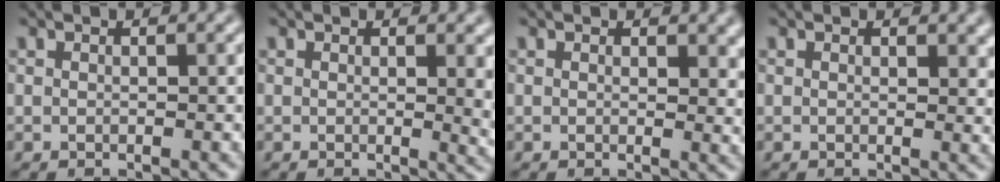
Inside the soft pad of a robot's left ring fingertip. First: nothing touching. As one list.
[{"total": 2.9, "force": [0.5, 1.0, 2.7], "torque": [-0.025, -0.001, 0.005]}, {"total": 1.9, "force": [0.7, 1.1, 1.4], "torque": [-0.013, -0.003, 0.008]}, {"total": 1.4, "force": [0.5, 0.9, 1.0], "torque": [-0.008, -0.003, 0.006]}]